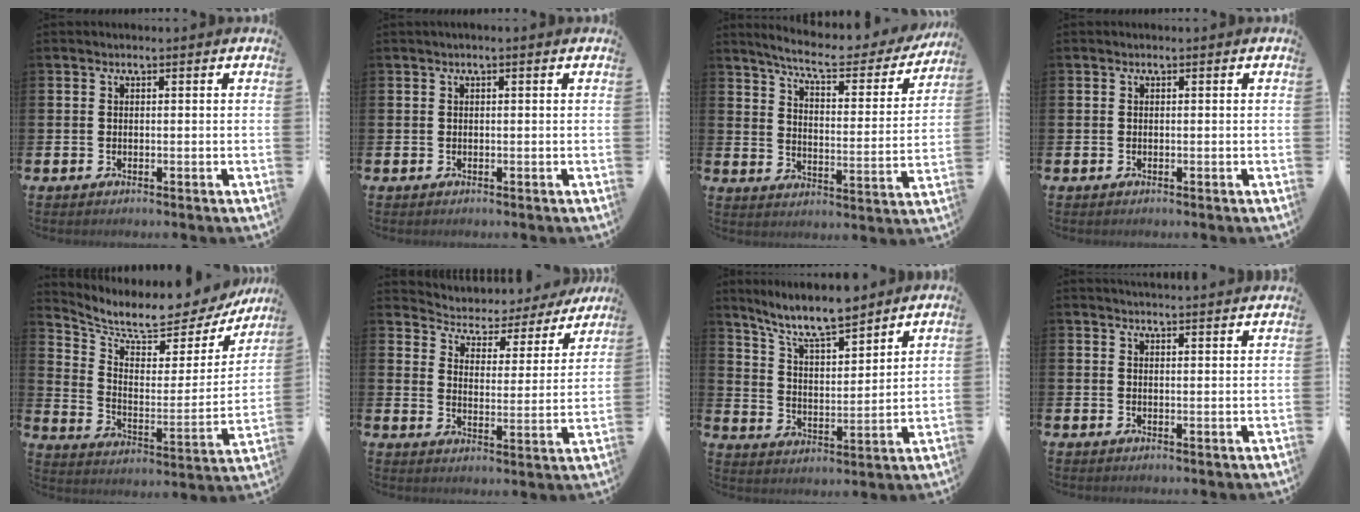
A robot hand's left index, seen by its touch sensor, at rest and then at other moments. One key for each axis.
{"total": 0.6, "fx": 0.1, "fy": 0.0, "fz": 0.5, "tx": -0.016, "ty": 0.004, "tz": 0.002}
{"total": 8.3, "fx": 7.4, "fy": 1.2, "fz": 3.6, "tx": -0.090, "ty": -0.051, "tz": 0.122}
{"total": 0.0}
{"total": 6.9, "fx": 6.2, "fy": 1.9, "fz": 2.3, "tx": -0.075, "ty": -0.052, "tz": 0.102}
{"total": 3.7, "fx": 3.4, "fy": 1.5, "fz": 0.2, "tx": -0.033, "ty": -0.035, "tz": 0.049}
{"total": 9.2, "fx": 8.3, "fy": 1.5, "fz": 3.8, "tx": -0.107, "ty": -0.041, "tz": 0.149}
{"total": 2.5, "fx": 2.5, "fy": -0.4, "fz": 0.0, "tx": 0.006, "ty": -0.019, "tz": 0.044}